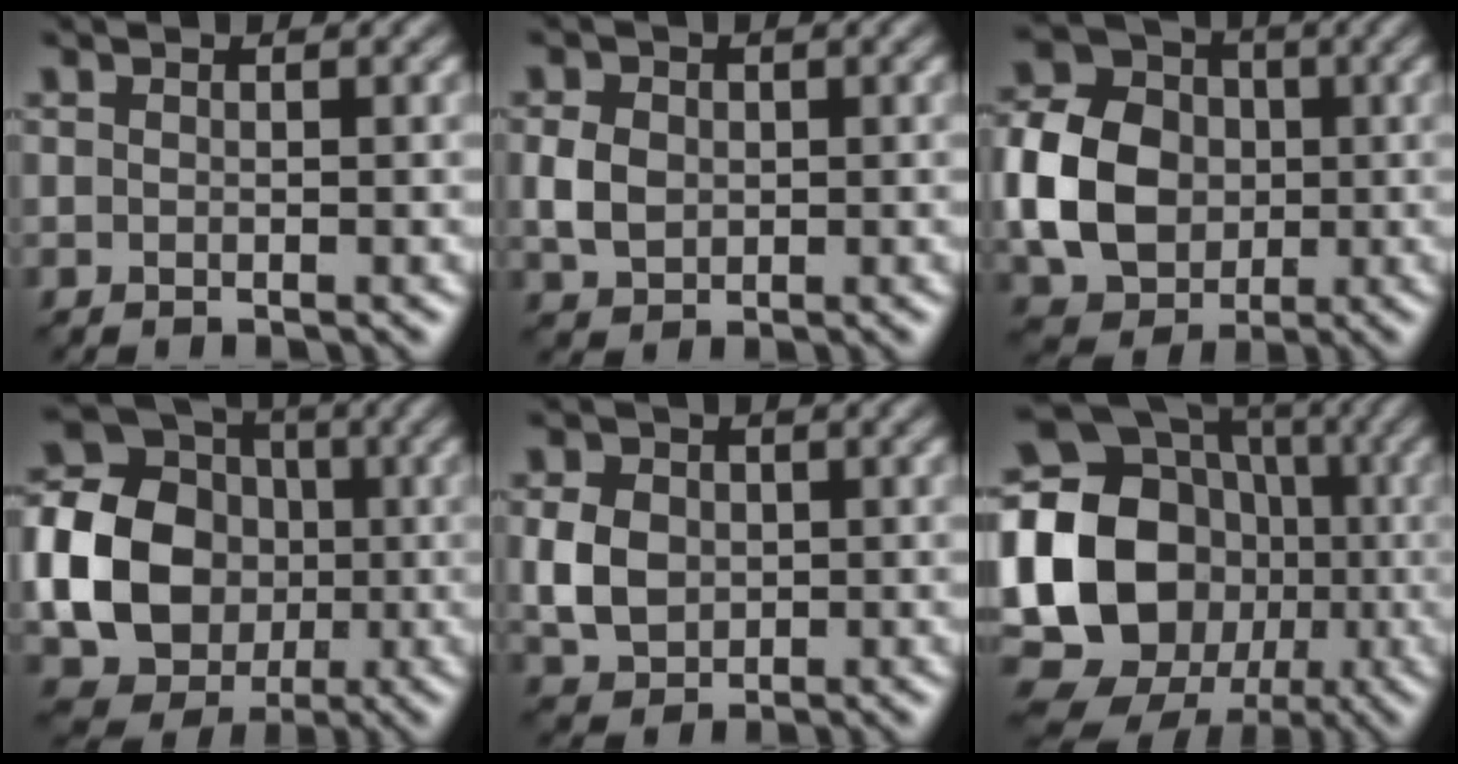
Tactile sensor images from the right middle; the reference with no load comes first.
{"total": 2.8, "force": [0.1, 2.3, 1.7], "torque": [-0.042, 0.002, 0.001]}
{"total": 8.4, "force": [-0.6, 6.9, 4.7], "torque": [-0.114, 0.008, -0.015]}
{"total": 14.3, "force": [-1.0, 12.7, 6.5], "torque": [-0.139, -0.011, -0.038]}
{"total": 3.9, "force": [0.0, 3.2, 2.2], "torque": [-0.054, 0.002, -0.001]}
{"total": 22.9, "force": [-2.6, 20.3, 10.3], "torque": [-0.204, 0.013, -0.088]}